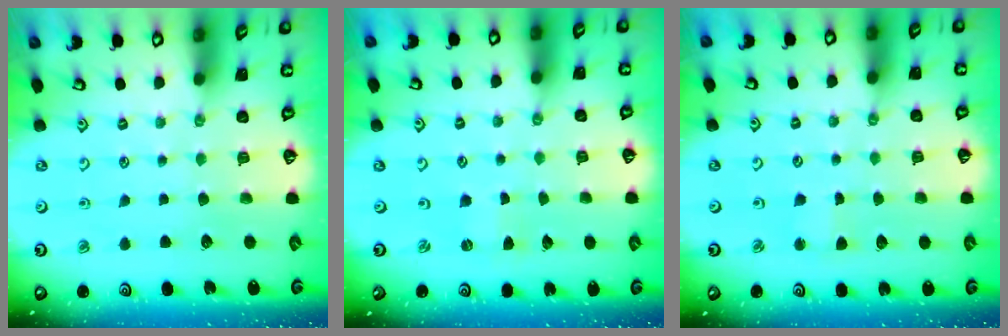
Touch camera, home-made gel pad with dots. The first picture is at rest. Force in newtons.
{"total": 0.7, "press": 0.7, "slide": 0.3}
{"total": 2.1, "press": 2.1, "slide": 0.2}